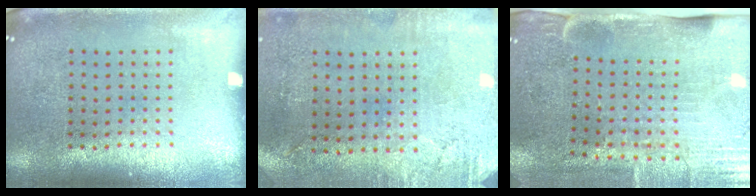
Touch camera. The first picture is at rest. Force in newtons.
{"total": 2.9, "press": 2.4, "slide": 1.7}
{"total": 4.5, "press": 3.7, "slide": 2.5}